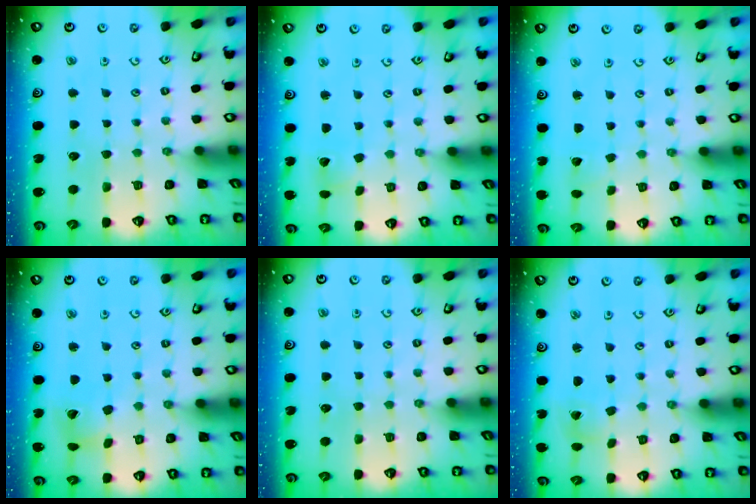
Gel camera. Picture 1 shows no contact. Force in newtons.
{"total": 3.2, "press": 3.2, "slide": 0.4}
{"total": 0.9, "press": 0.9, "slide": 0.1}
{"total": 7.4, "press": 7.4, "slide": 0.8}
{"total": 0.0}
{"total": 2.1, "press": 2.1, "slide": 0.1}